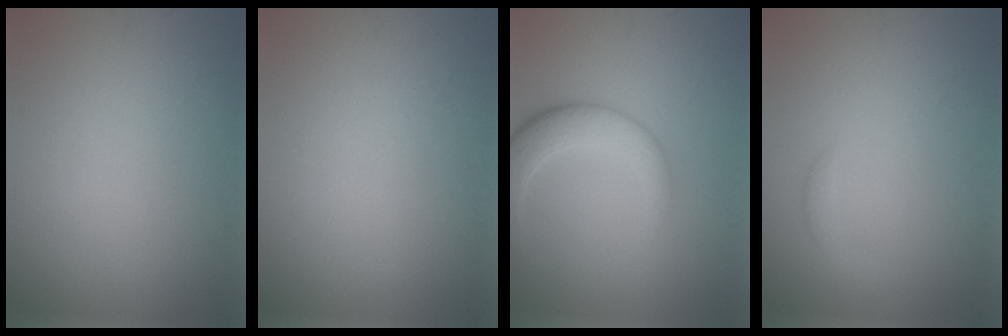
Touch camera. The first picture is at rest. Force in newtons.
{"total": 0.0}
{"total": 4.7, "press": 4.7, "slide": 0.3}
{"total": 1.4, "press": 1.4, "slide": 0.1}